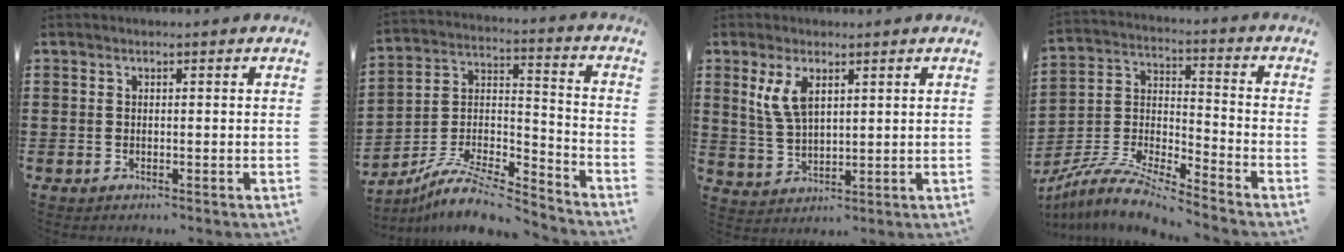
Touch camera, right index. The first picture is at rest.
{"total": 9.8, "force": [-8.5, 2.5, 4.2], "torque": [-0.083, 0.015, -0.170]}
{"total": 5.4, "force": [2.4, 2.5, 4.1], "torque": [-0.097, 0.003, 0.041]}
{"total": 8.8, "force": [-8.4, 0.4, 2.5], "torque": [-0.054, 0.004, -0.170]}